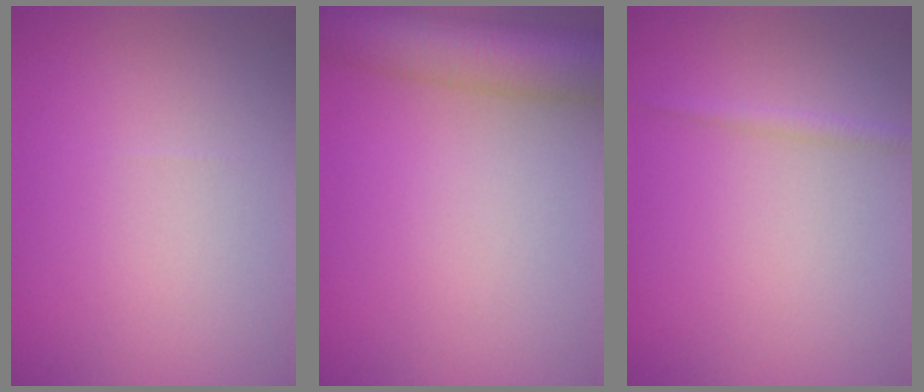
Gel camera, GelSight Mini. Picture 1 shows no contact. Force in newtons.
{"total": 8.5, "press": 8.5, "slide": 0.5}
{"total": 1.1, "press": 1.1, "slide": 0.1}